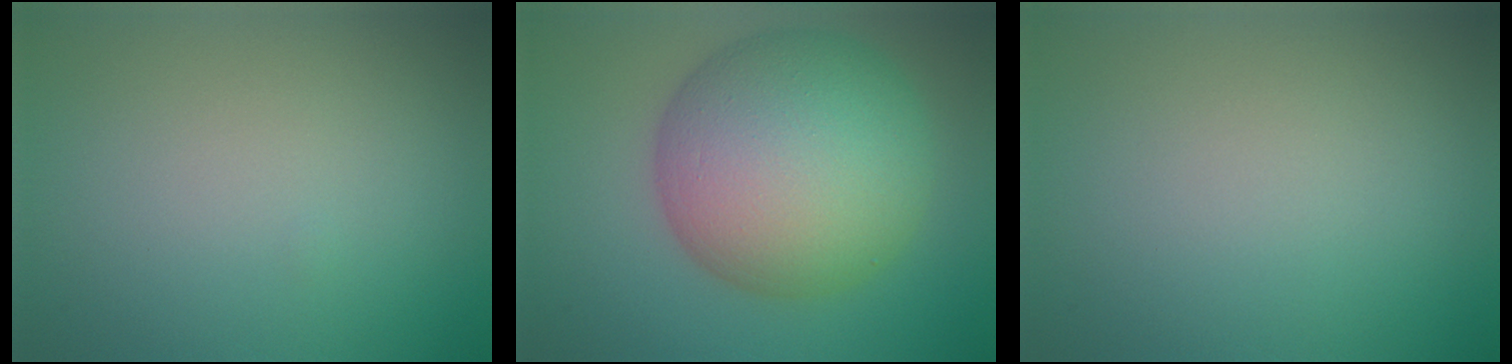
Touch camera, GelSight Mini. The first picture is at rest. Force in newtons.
{"total": 13.3, "press": 13.3, "slide": 0.5}
{"total": 0.0}